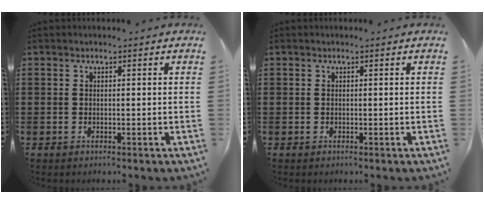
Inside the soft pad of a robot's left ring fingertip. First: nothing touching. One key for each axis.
{"total": 0.0}